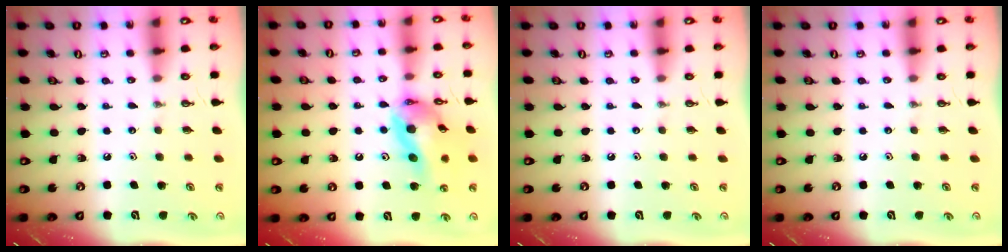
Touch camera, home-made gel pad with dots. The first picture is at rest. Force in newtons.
{"total": 15.9, "press": 15.8, "slide": 2.0}
{"total": 0.0}
{"total": 0.0}